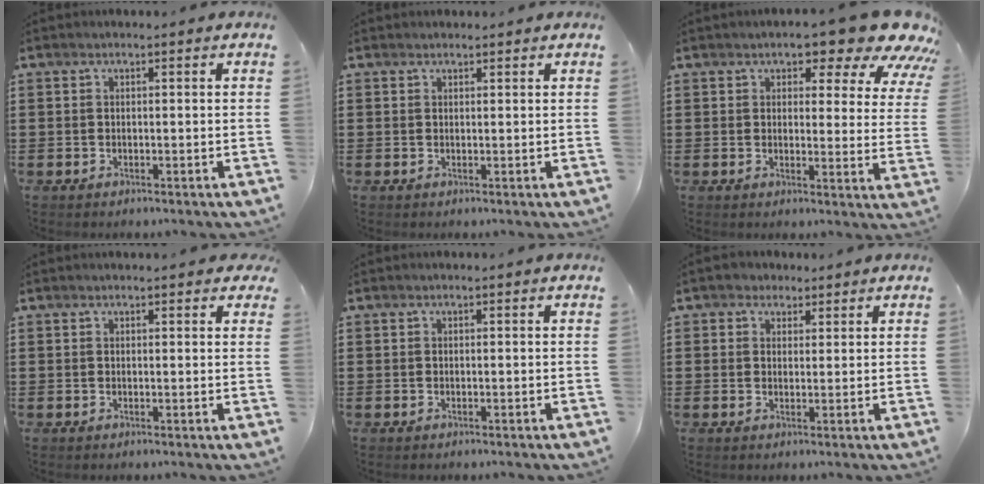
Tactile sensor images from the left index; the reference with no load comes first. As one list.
[{"total": 0.8, "force": [0.7, 0.3, 0.0], "torque": [-0.002, 0.000, 0.015]}, {"total": 8.5, "force": [6.7, 2.2, 4.8], "torque": [-0.068, -0.044, 0.109]}, {"total": 1.1, "force": [1.0, 0.2, 0.5], "torque": [-0.004, -0.001, 0.017]}, {"total": 0.0}, {"total": 2.2, "force": [1.5, 1.5, 0.0], "torque": [-0.008, 0.011, 0.028]}]